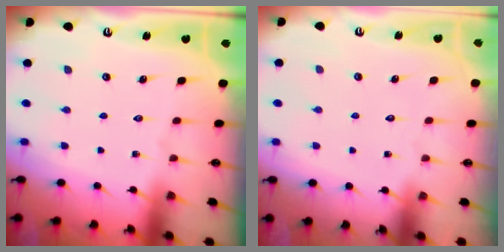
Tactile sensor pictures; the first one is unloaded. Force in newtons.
{"total": 1.6, "press": 1.6, "slide": 0.0}